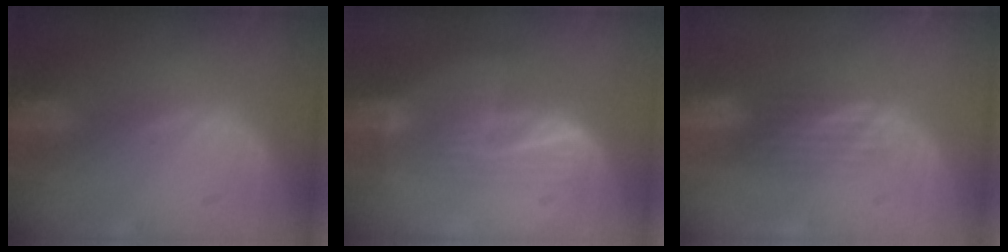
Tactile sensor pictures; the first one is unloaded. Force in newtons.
{"total": 7.0, "press": 5.7, "slide": 4.0}
{"total": 4.1, "press": 3.4, "slide": 2.3}